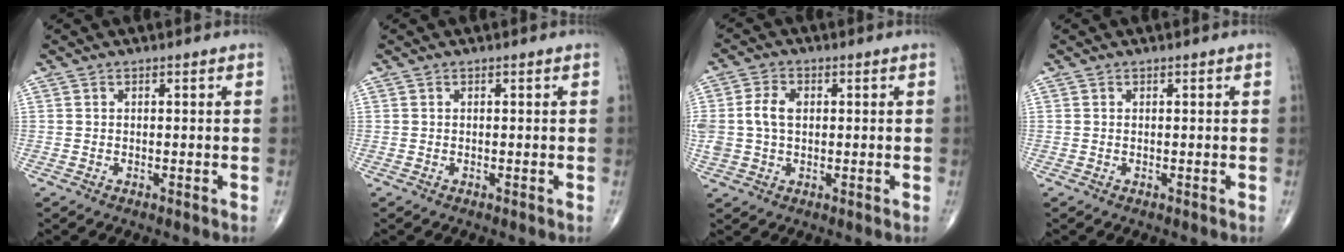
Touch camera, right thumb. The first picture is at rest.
{"total": 0.0}
{"total": 6.6, "force": [0.6, 4.5, 4.7], "torque": [-0.105, 0.014, 0.014]}
{"total": 0.0}